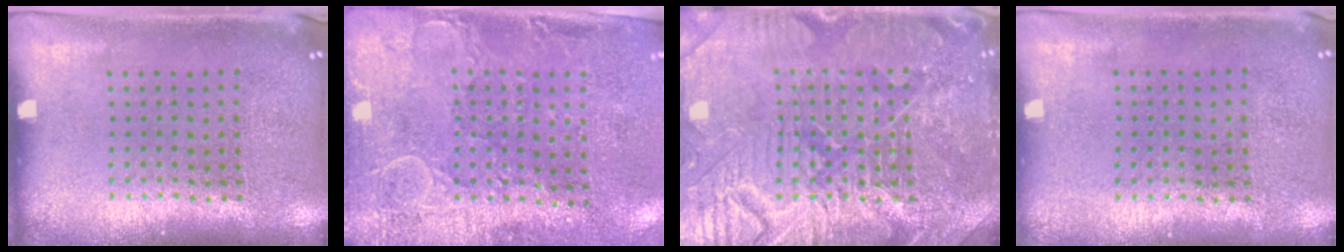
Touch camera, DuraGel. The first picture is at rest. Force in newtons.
{"total": 3.0, "press": 2.3, "slide": 1.9}
{"total": 4.6, "press": 4.6, "slide": 0.5}
{"total": 0.0}